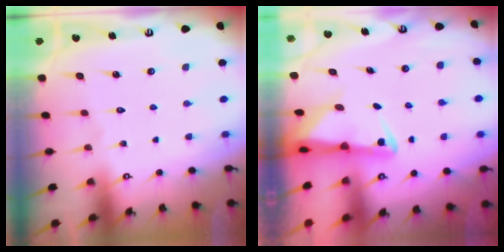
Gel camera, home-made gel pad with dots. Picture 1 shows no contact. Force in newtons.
{"total": 2.5, "press": 2.4, "slide": 0.5}